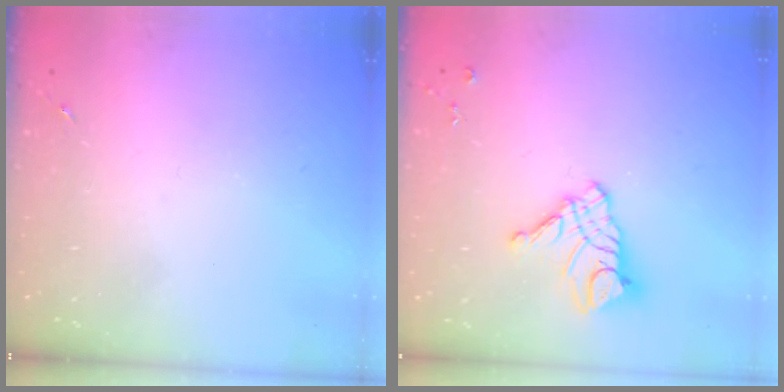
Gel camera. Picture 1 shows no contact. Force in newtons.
{"total": 13.4, "press": 13.3, "slide": 1.2}